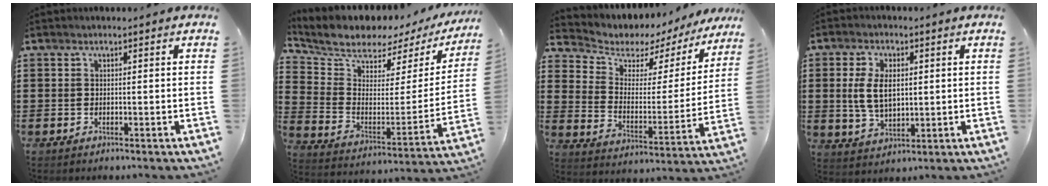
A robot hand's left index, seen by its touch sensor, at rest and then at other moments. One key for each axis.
{"total": 6.4, "fx": 5.8, "fy": 2.0, "fz": 1.6, "tx": -0.072, "ty": -0.051, "tz": 0.098}
{"total": 5.1, "fx": 4.3, "fy": 2.6, "fz": 1.0, "tx": -0.044, "ty": -0.039, "tz": 0.068}
{"total": 6.9, "fx": 1.0, "fy": 3.8, "fz": 5.7, "tx": -0.128, "ty": 0.003, "tz": 0.009}